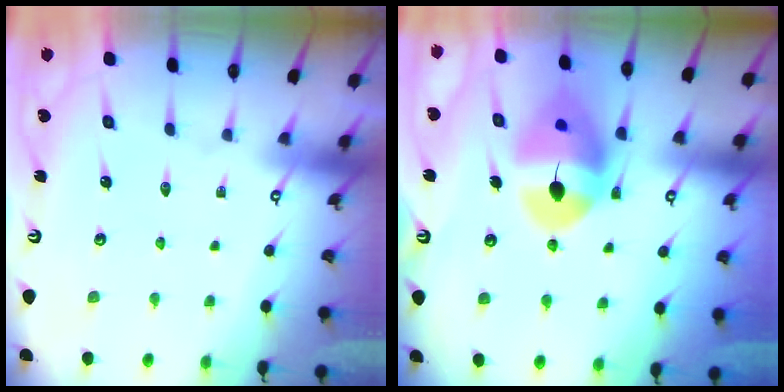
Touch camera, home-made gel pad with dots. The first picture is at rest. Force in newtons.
{"total": 13.5, "press": 13.4, "slide": 2.0}